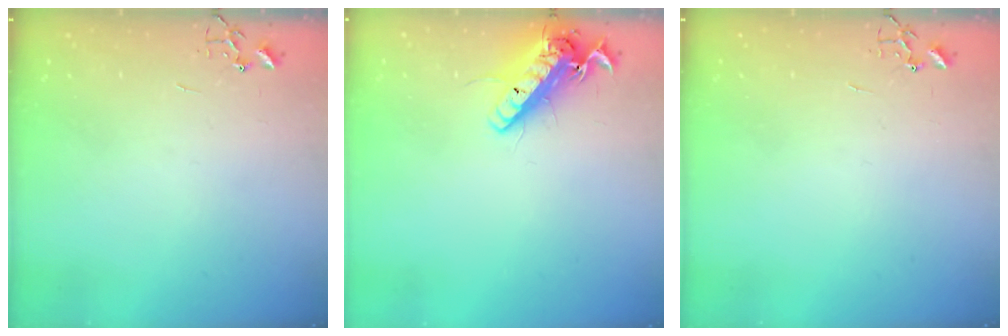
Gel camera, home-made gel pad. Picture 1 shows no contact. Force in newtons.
{"total": 15.1, "press": 14.8, "slide": 3.3}
{"total": 0.0}